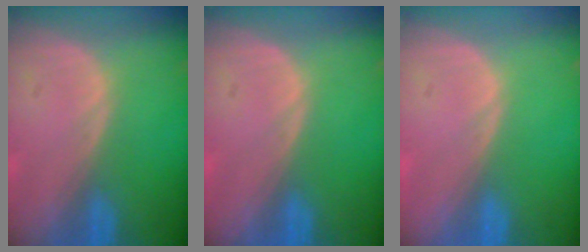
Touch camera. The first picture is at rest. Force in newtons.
{"total": 0.0}
{"total": 0.0}